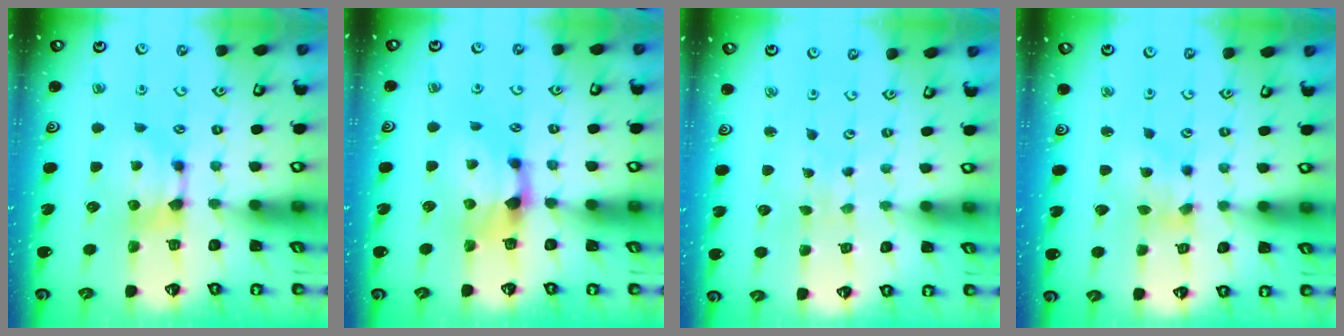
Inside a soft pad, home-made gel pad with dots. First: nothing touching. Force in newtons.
{"total": 1.9, "press": 1.4, "slide": 1.3}
{"total": 6.5, "press": 6.5, "slide": 0.4}
{"total": 1.2, "press": 0.0, "slide": 1.2}